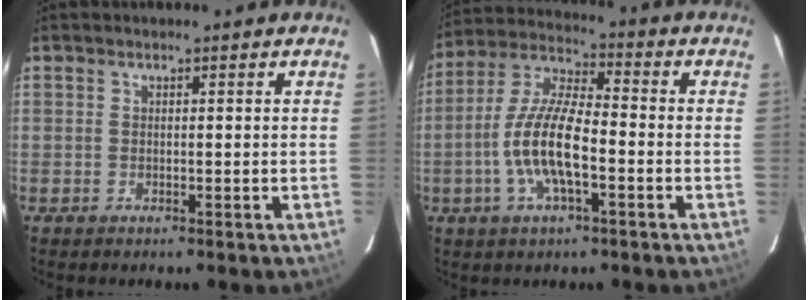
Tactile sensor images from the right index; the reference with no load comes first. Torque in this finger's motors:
{"motor_torque": [1.47, -0.67, 0.73, 0.21]}